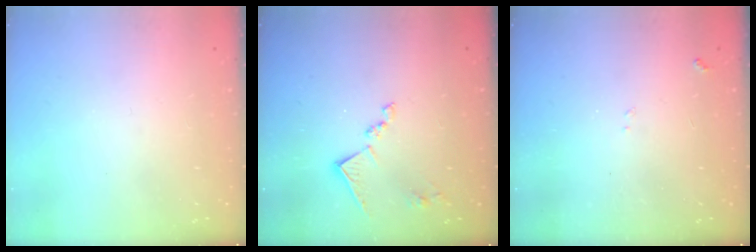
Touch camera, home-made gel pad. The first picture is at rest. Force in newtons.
{"total": 11.6, "press": 11.6, "slide": 0.8}
{"total": 7.1, "press": 7.0, "slide": 0.7}